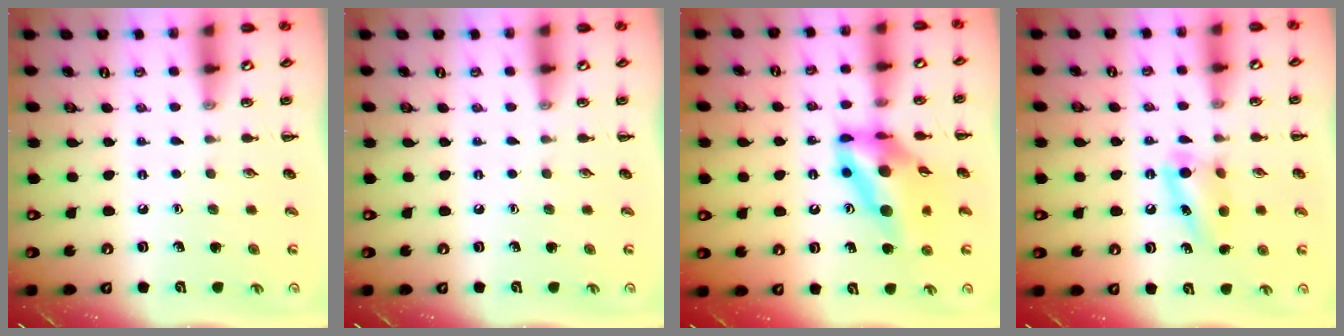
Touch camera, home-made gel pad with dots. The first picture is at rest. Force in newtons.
{"total": 0.0}
{"total": 13.2, "press": 12.5, "slide": 4.4}
{"total": 5.9, "press": 5.8, "slide": 1.2}